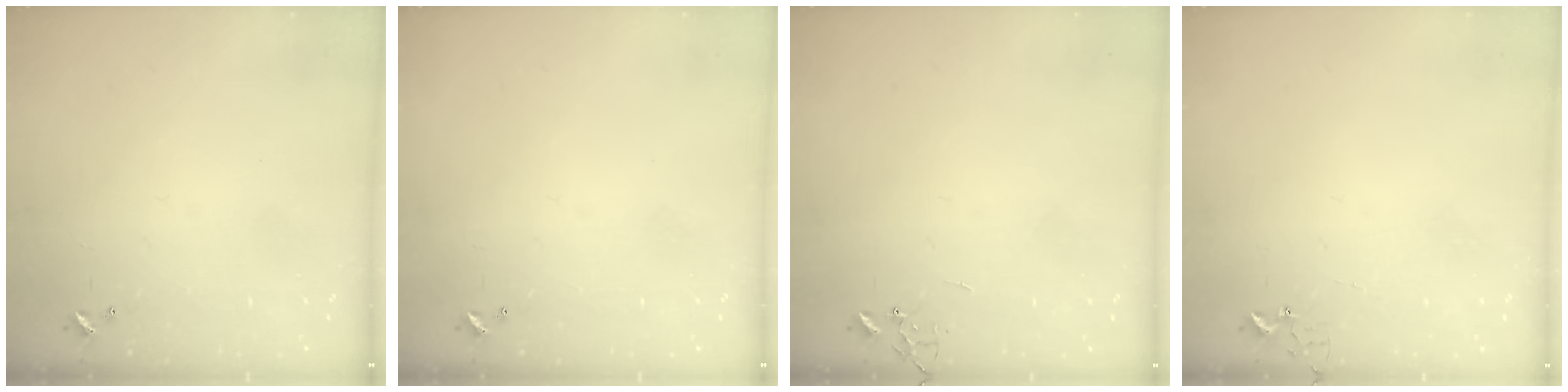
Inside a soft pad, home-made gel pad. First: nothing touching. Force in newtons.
{"total": 0.0}
{"total": 0.0}
{"total": 2.7, "press": 2.7, "slide": 0.3}